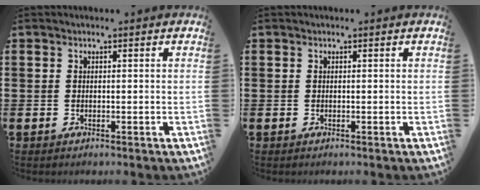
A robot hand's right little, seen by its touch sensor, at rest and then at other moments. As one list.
[{"total": 0.0}]